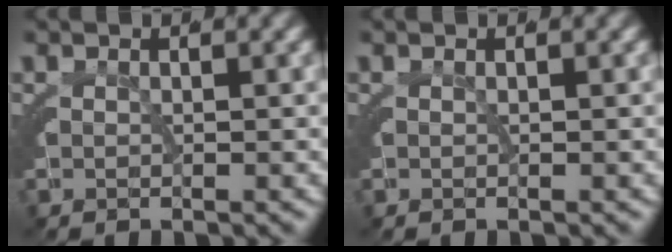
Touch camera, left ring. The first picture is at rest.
{"total": 0.0}